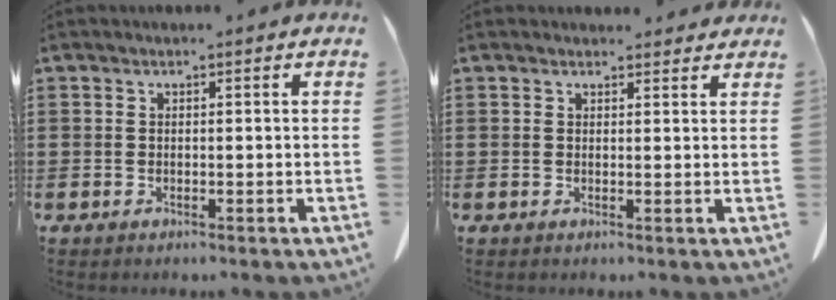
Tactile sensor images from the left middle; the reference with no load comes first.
{"total": 1.8, "force": [1.6, 0.6, 0.2], "torque": [-0.001, -0.002, 0.030]}